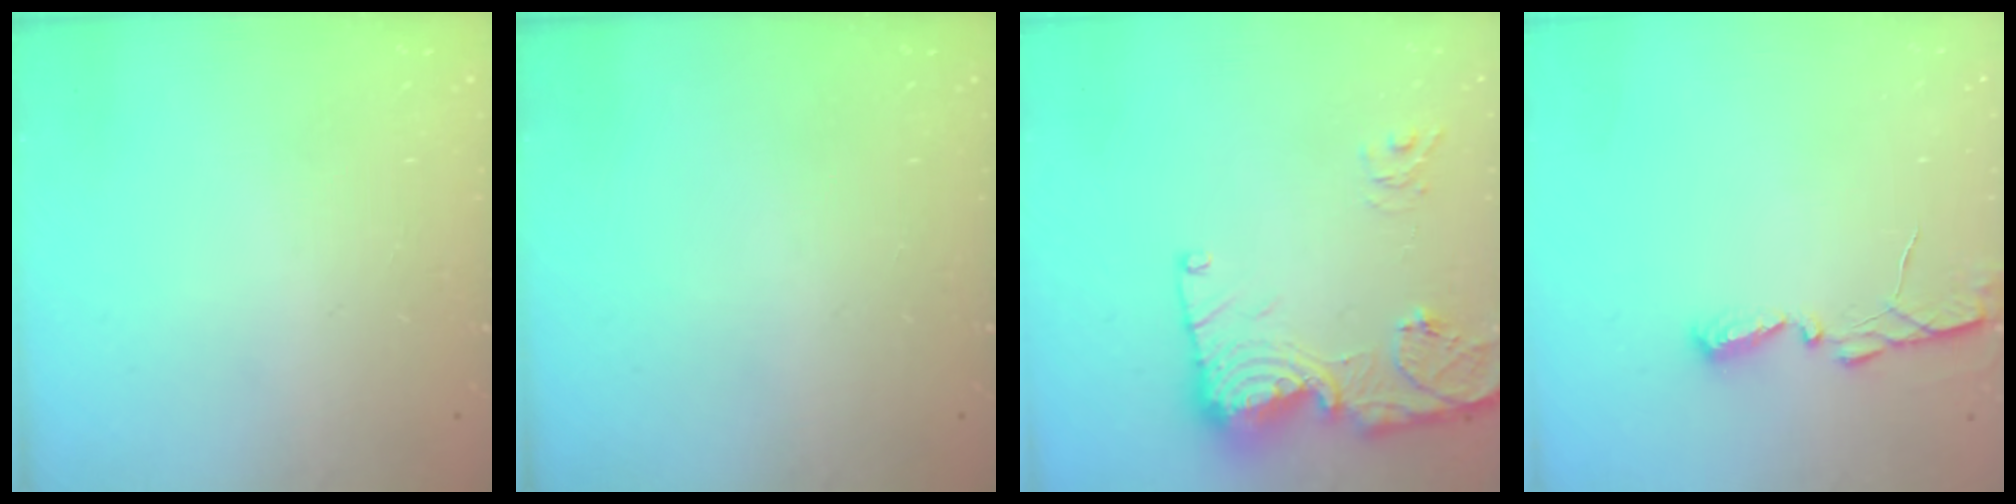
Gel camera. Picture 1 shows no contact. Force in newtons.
{"total": 0.0}
{"total": 17.1, "press": 17.0, "slide": 1.9}
{"total": 4.9, "press": 4.9, "slide": 0.3}